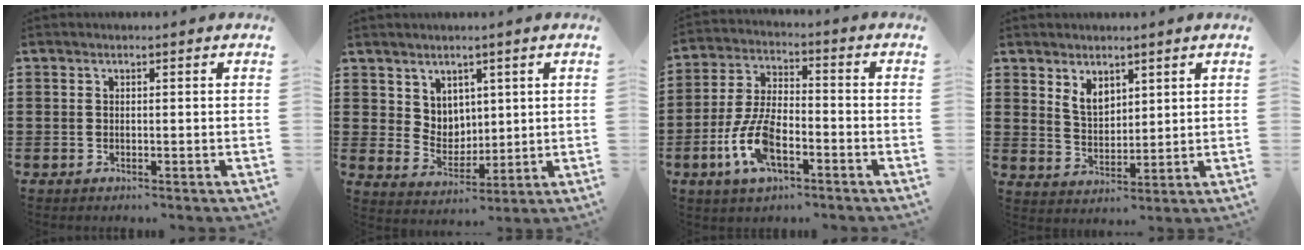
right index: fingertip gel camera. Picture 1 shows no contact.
{"total": 5.1, "force": [3.4, 3.8, 0.6], "torque": [-0.026, -0.003, 0.062]}
{"total": 9.5, "force": [-3.7, 4.3, 7.7], "torque": [-0.179, -0.004, -0.071]}
{"total": 4.4, "force": [2.9, 2.7, 1.9], "torque": [-0.048, 0.006, 0.054]}